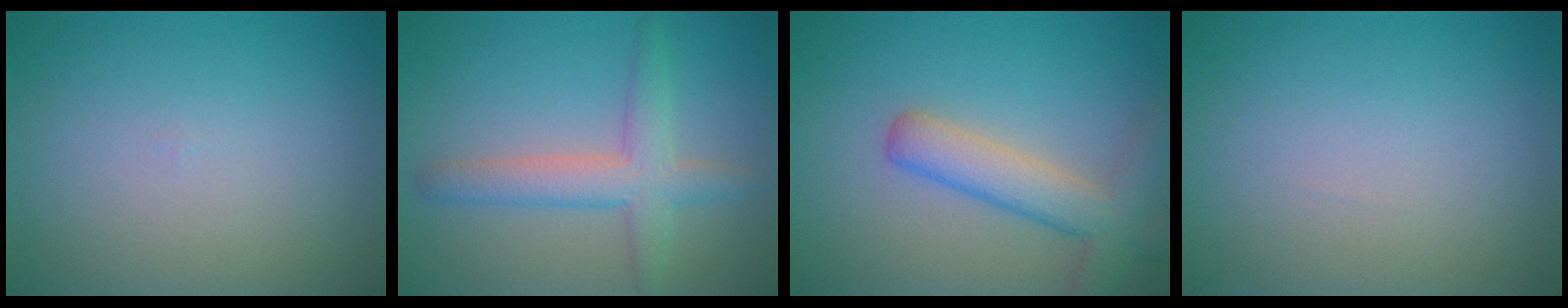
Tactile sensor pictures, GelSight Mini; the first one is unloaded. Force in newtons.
{"total": 4.0, "press": 4.0, "slide": 0.3}
{"total": 4.8, "press": 4.8, "slide": 0.3}
{"total": 0.0}